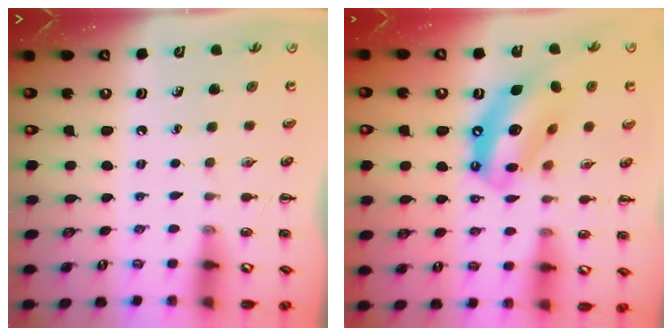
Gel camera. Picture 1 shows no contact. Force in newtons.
{"total": 15.0, "press": 14.5, "slide": 4.1}